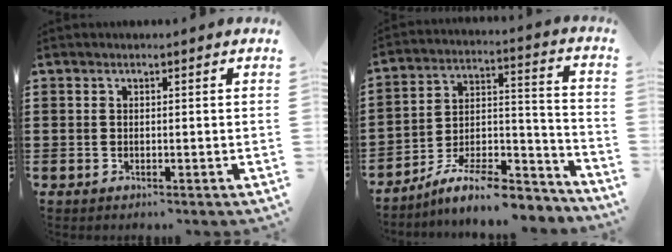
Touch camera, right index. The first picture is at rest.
{"total": 10.5, "force": [-8.8, 2.5, 5.2], "torque": [-0.076, 0.029, -0.165]}